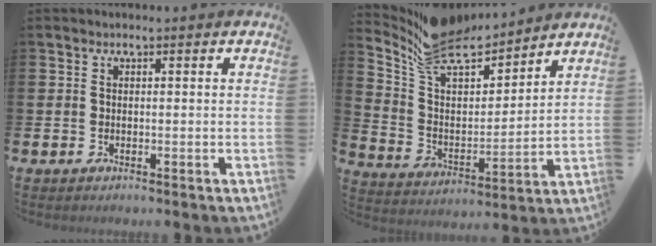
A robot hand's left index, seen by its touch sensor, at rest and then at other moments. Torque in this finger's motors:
{"motor_torque": [0.05, -0.10, 0.51, 0.13]}